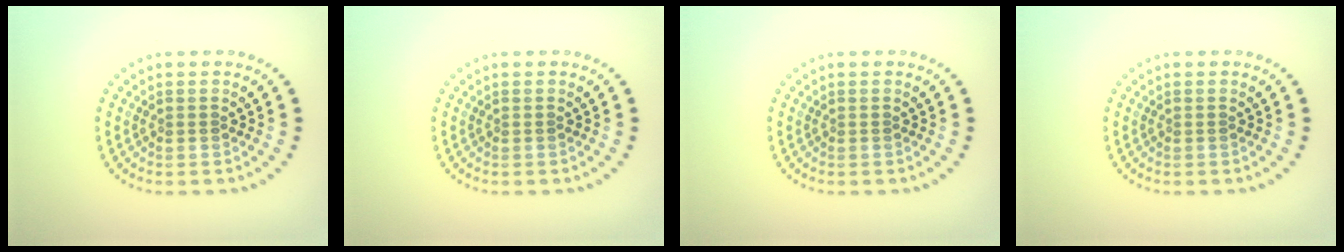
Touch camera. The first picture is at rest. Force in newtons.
{"total": 0.0}
{"total": 0.0}
{"total": 0.0}